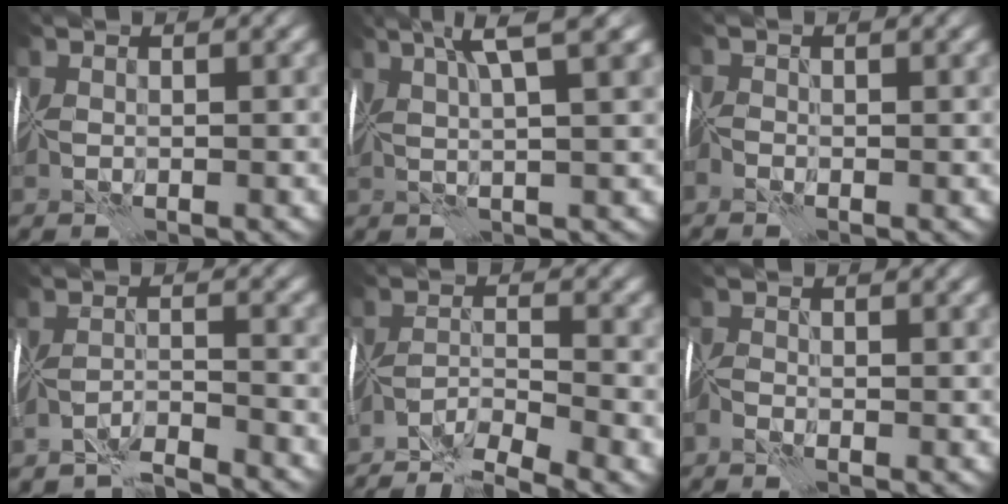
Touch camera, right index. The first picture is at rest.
{"total": 5.6, "force": [2.9, 0.2, 4.8], "torque": [-0.066, 0.014, 0.044]}
{"total": 1.6, "force": [-1.3, 0.5, 0.7], "torque": [-0.016, -0.004, -0.032]}
{"total": 4.4, "force": [-4.3, -1.1, 0.1], "torque": [0.009, -0.011, -0.075]}
{"total": 5.3, "force": [-4.9, -0.9, 1.9], "torque": [-0.018, -0.011, -0.090]}
{"total": 1.9, "force": [-1.7, 0.3, 0.6], "torque": [-0.016, -0.001, -0.037]}